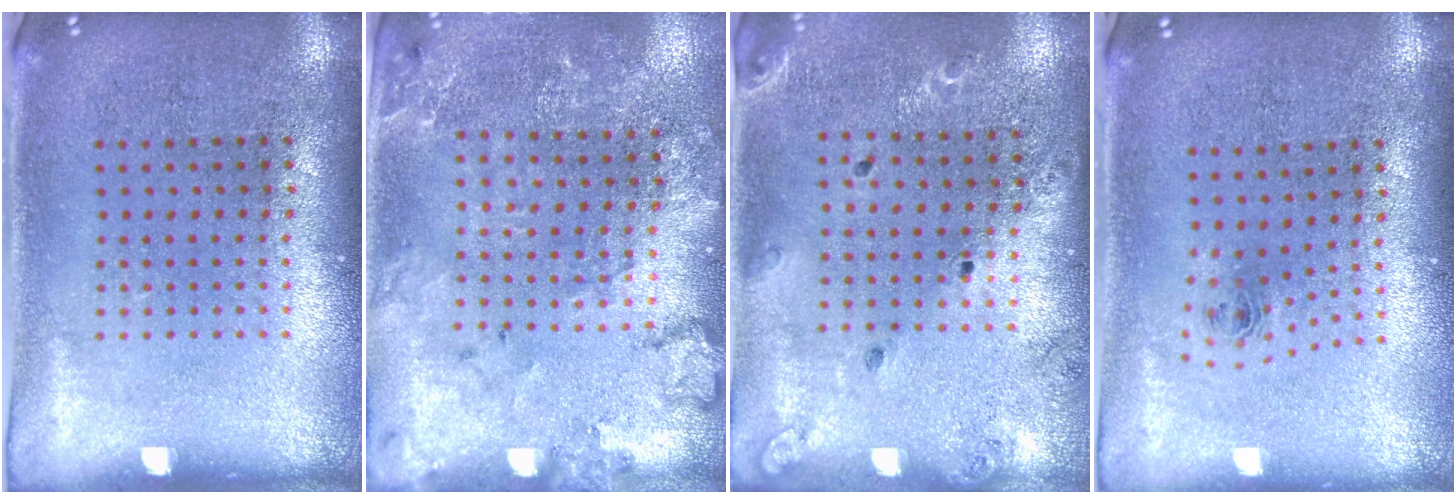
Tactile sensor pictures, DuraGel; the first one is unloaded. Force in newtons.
{"total": 1.7, "press": 1.7, "slide": 0.2}
{"total": 1.4, "press": 1.4, "slide": 0.1}
{"total": 0.9, "press": 0.4, "slide": 0.8}